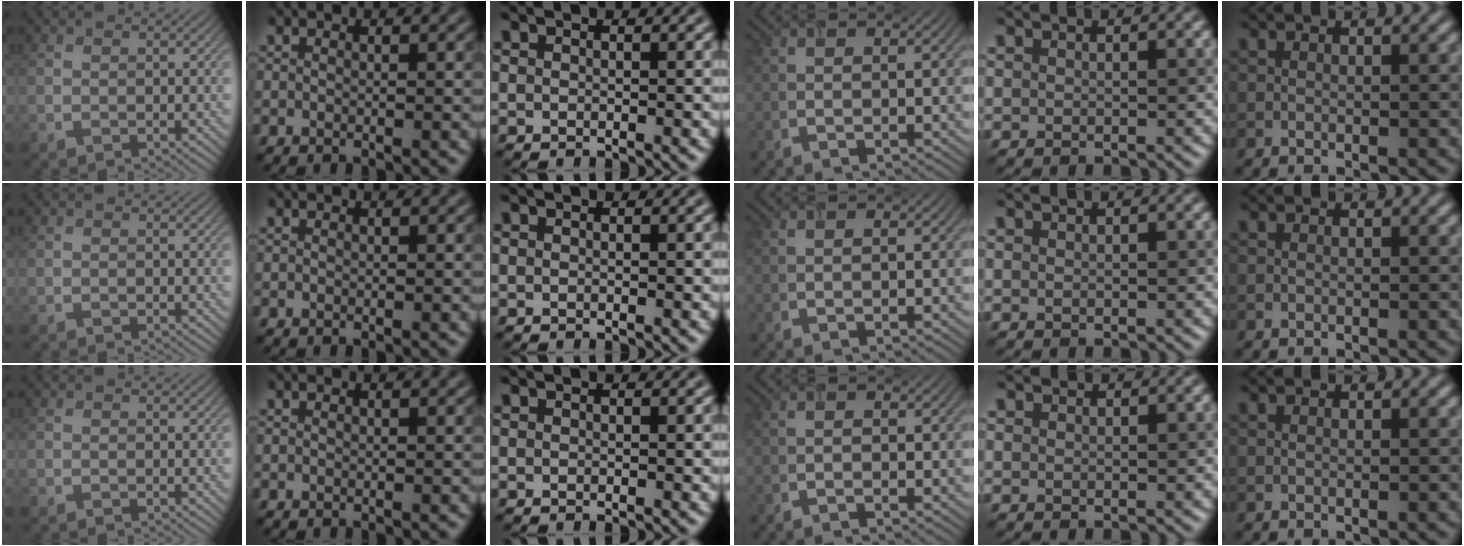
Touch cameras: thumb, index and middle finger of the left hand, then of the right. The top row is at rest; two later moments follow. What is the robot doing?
{"motion": "insert", "object": "airpods case & airpods"}